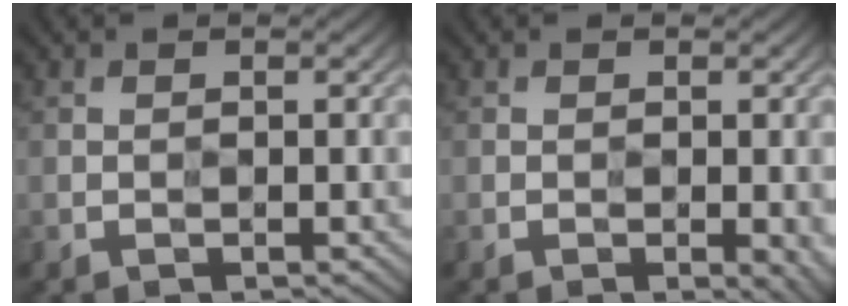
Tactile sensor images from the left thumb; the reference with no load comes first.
{"total": 4.7, "force": [-1.6, 1.9, 4.0], "torque": [-0.039, -0.012, -0.009]}